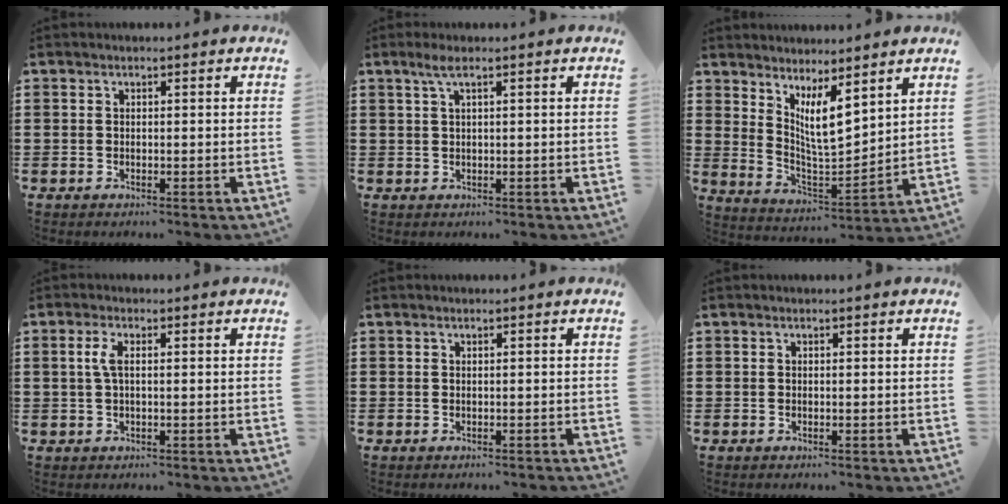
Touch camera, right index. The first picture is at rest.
{"total": 1.9, "force": [0.8, 0.2, 1.7], "torque": [-0.036, 0.003, 0.013]}
{"total": 7.2, "force": [4.4, 1.9, 5.4], "torque": [-0.108, -0.020, 0.078]}
{"total": 2.6, "force": [0.3, 0.9, 2.5], "torque": [-0.056, 0.002, 0.000]}
{"total": 0.7, "force": [-0.6, -0.2, 0.3], "torque": [-0.005, -0.001, -0.013]}
{"total": 0.0}